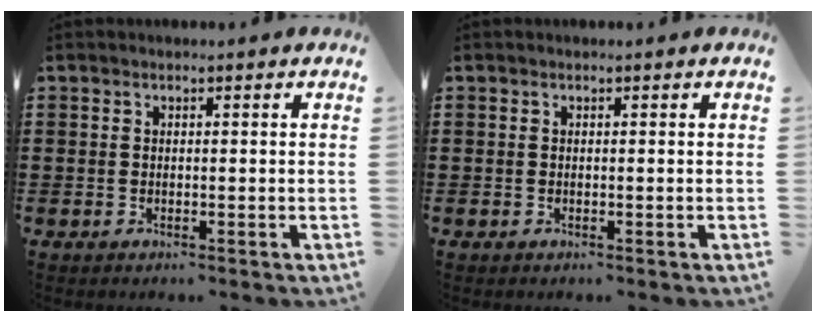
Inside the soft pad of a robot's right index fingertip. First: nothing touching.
{"total": 0.0}